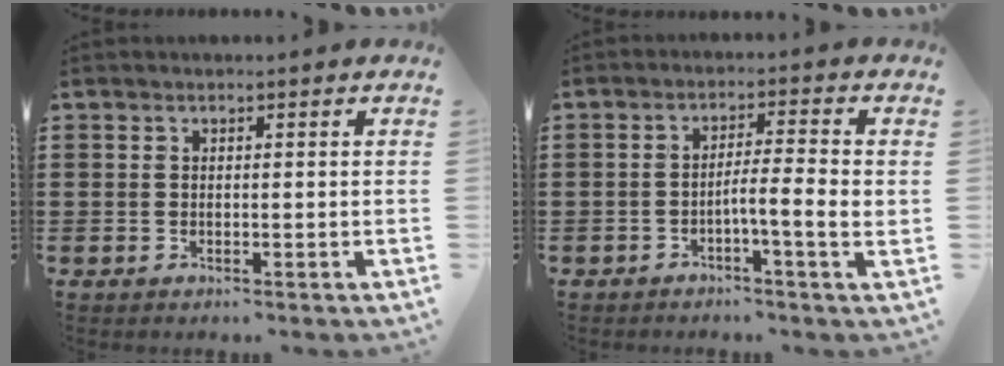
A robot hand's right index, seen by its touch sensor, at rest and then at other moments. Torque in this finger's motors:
{"motor_torque": [0.15, -0.06, 0.13, 0.04]}